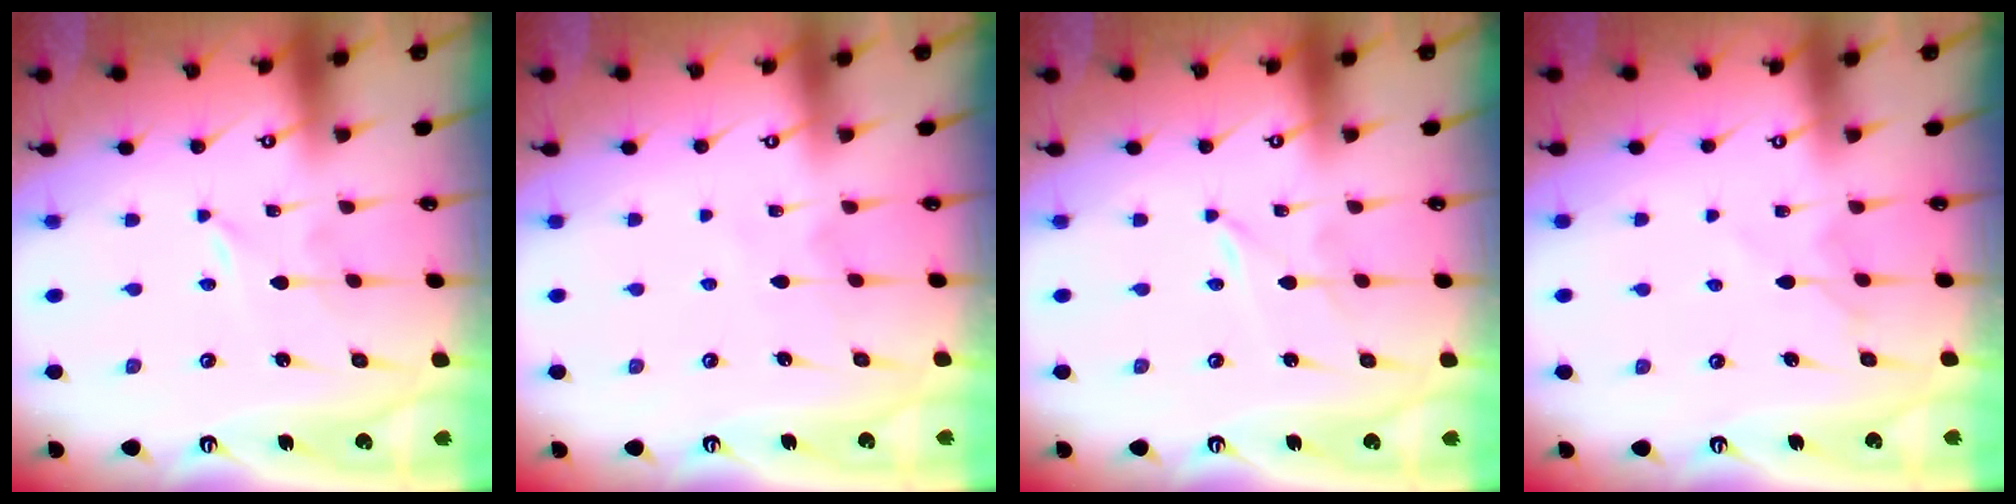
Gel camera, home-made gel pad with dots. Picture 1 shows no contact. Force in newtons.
{"total": 4.2, "press": 4.2, "slide": 0.5}
{"total": 0.0}
{"total": 4.6, "press": 4.6, "slide": 0.6}